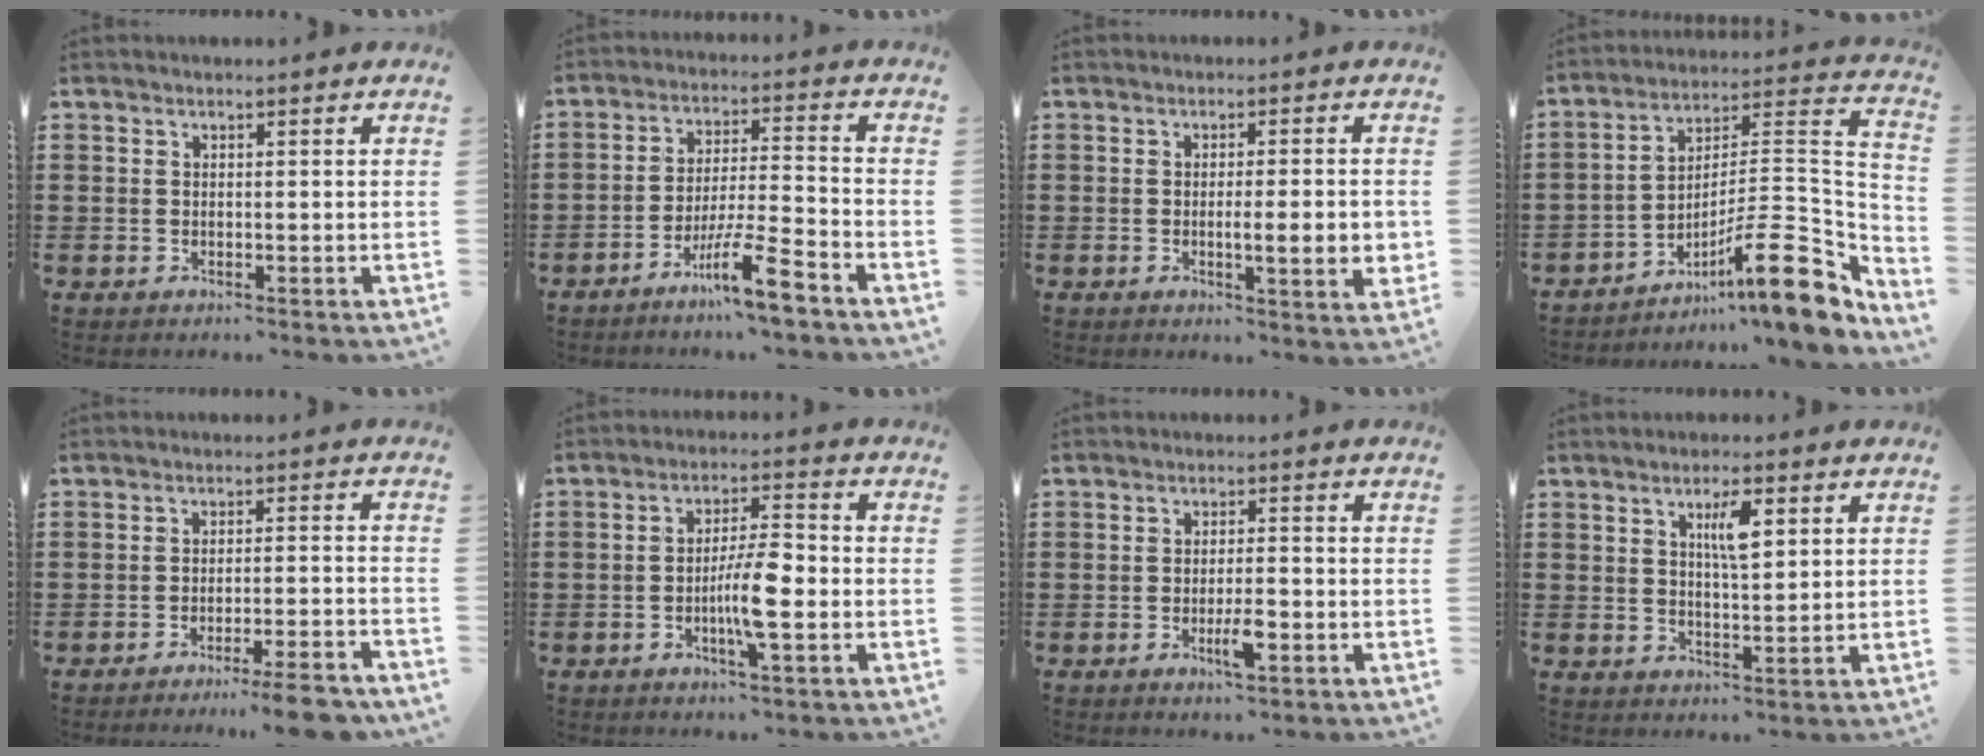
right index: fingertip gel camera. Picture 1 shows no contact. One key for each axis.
{"total": 8.8, "fx": -6.1, "fy": 0.6, "fz": 6.4, "tx": -0.114, "ty": 0.003, "tz": -0.114}
{"total": 5.5, "fx": -0.7, "fy": 0.5, "fz": 5.4, "tx": -0.076, "ty": -0.015, "tz": -0.014}
{"total": 15.8, "fx": -8.3, "fy": 3.4, "fz": 13.1, "tx": -0.176, "ty": 0.008, "tz": -0.141}
{"total": 5.8, "fx": -4.9, "fy": -0.3, "fz": 3.1, "tx": -0.046, "ty": -0.010, "tz": -0.089}
{"total": 7.0, "fx": -1.8, "fy": 1.2, "fz": 6.6, "tx": -0.126, "ty": -0.002, "tz": -0.037}
{"total": 4.0, "fx": -1.6, "fy": 0.8, "fz": 3.6, "tx": -0.067, "ty": -0.001, "tz": -0.031}
{"total": 4.8, "fx": 1.9, "fy": 1.3, "fz": 4.2, "tx": -0.073, "ty": 0.004, "tz": 0.026}